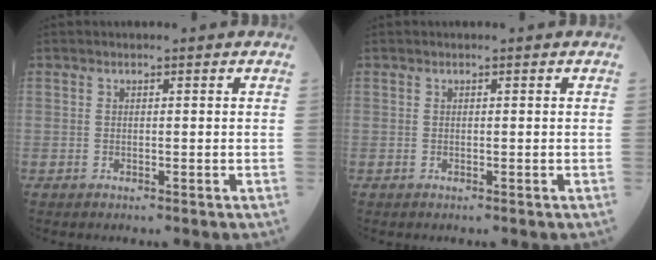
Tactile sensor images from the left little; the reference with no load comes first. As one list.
[{"total": 0.0}]